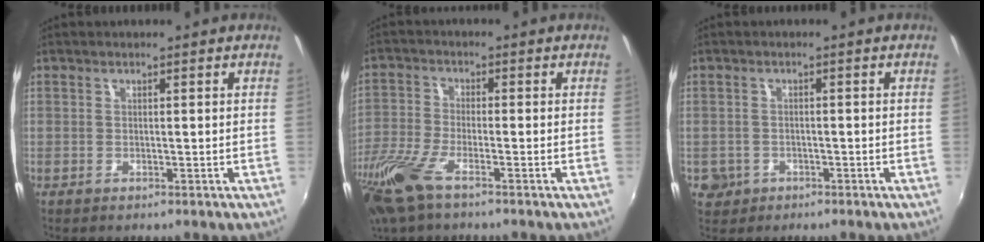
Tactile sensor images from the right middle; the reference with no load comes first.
{"total": 11.1, "force": [-7.2, 3.1, 7.8], "torque": [-0.187, -0.035, -0.149]}
{"total": 4.3, "force": [-1.7, 3.8, 1.3], "torque": [-0.039, -0.002, -0.024]}